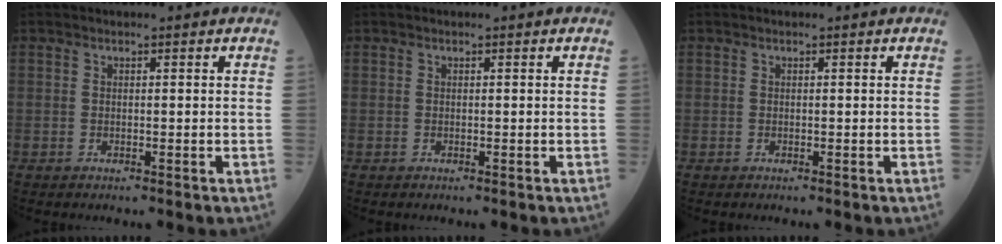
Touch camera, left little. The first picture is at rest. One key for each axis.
{"total": 0.0}
{"total": 0.0}